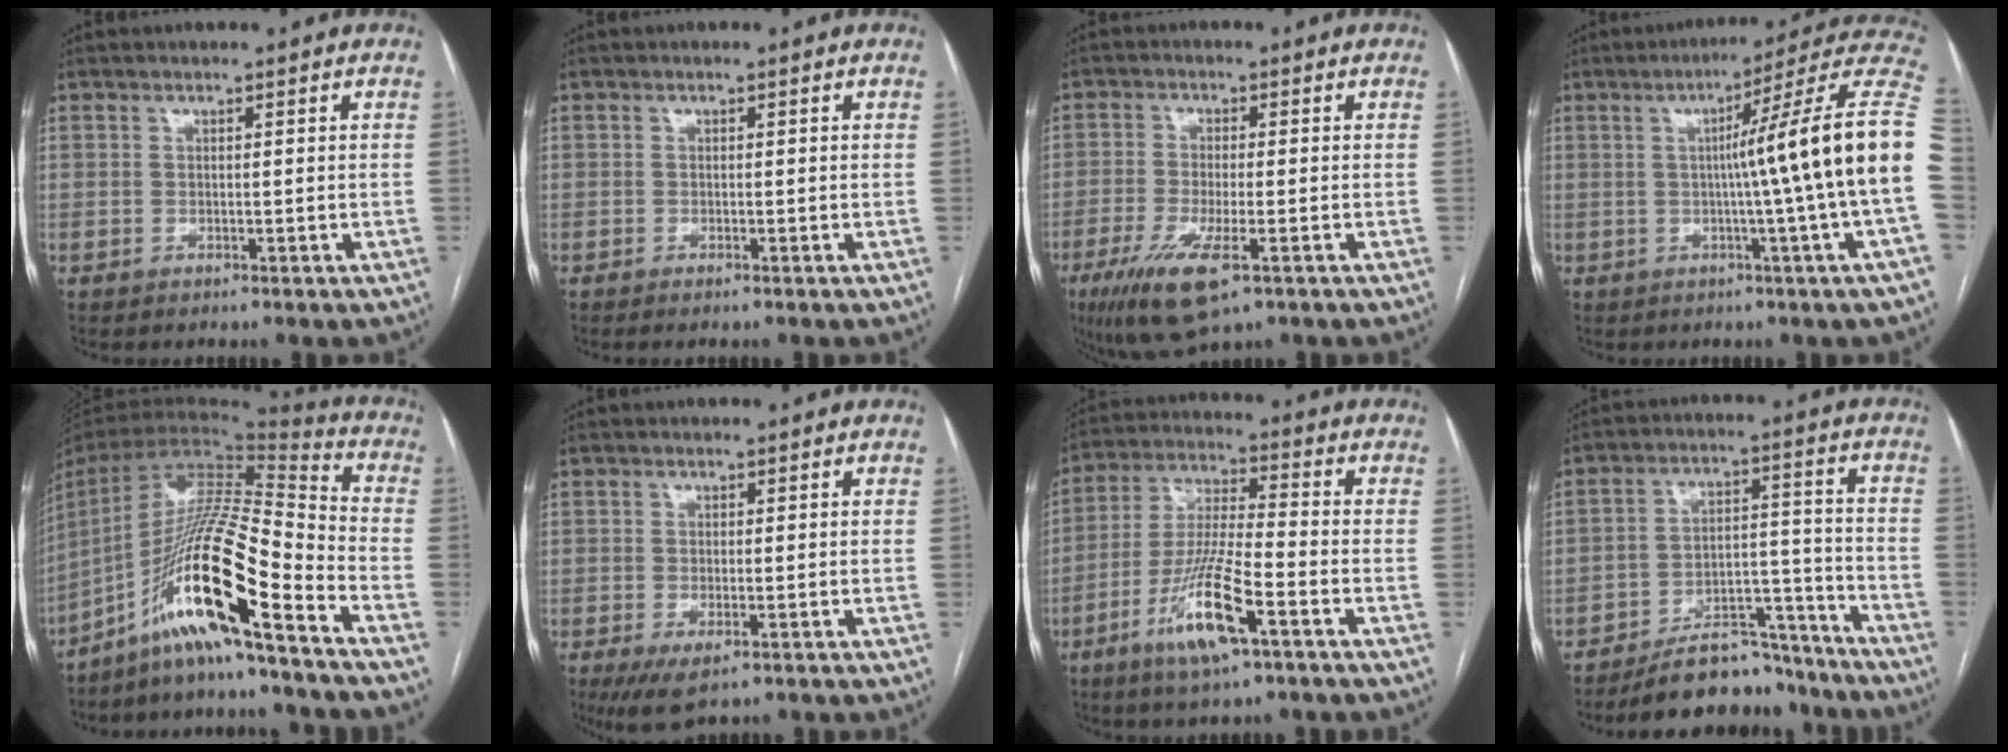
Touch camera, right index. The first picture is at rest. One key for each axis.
{"total": 0.6, "fx": -0.5, "fy": -0.1, "fz": 0.4, "tx": -0.009, "ty": -0.001, "tz": -0.010}
{"total": 9.6, "fx": -4.8, "fy": 2.1, "fz": 8.1, "tx": -0.158, "ty": -0.027, "tz": -0.079}
{"total": 18.4, "fx": -0.2, "fy": -3.1, "fz": 18.2, "tx": -0.207, "ty": 0.014, "tz": -0.017}
{"total": 19.4, "fx": -11.7, "fy": 0.2, "fz": 15.4, "tx": -0.315, "ty": -0.007, "tz": -0.221}
{"total": 4.5, "fx": -2.3, "fy": 1.5, "fz": 3.5, "tx": -0.062, "ty": -0.011, "tz": -0.029}
{"total": 12.8, "fx": -6.3, "fy": 1.4, "fz": 11.1, "tx": -0.226, "ty": -0.015, "tz": -0.116}
{"total": 13.6, "fx": -12.5, "fy": 4.2, "fz": 3.5, "tx": -0.033, "ty": 0.049, "tz": -0.195}